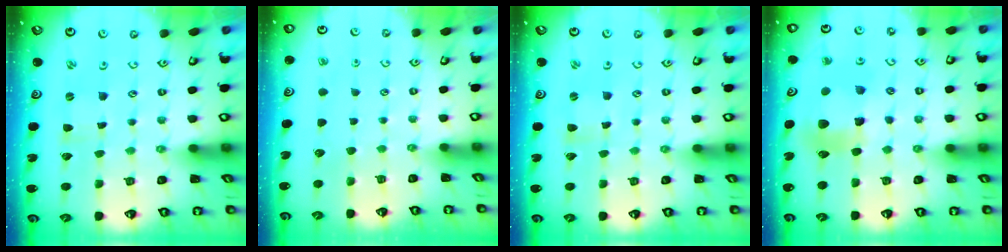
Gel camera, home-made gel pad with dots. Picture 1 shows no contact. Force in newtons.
{"total": 0.0}
{"total": 0.0}
{"total": 10.3, "press": 10.2, "slide": 1.4}